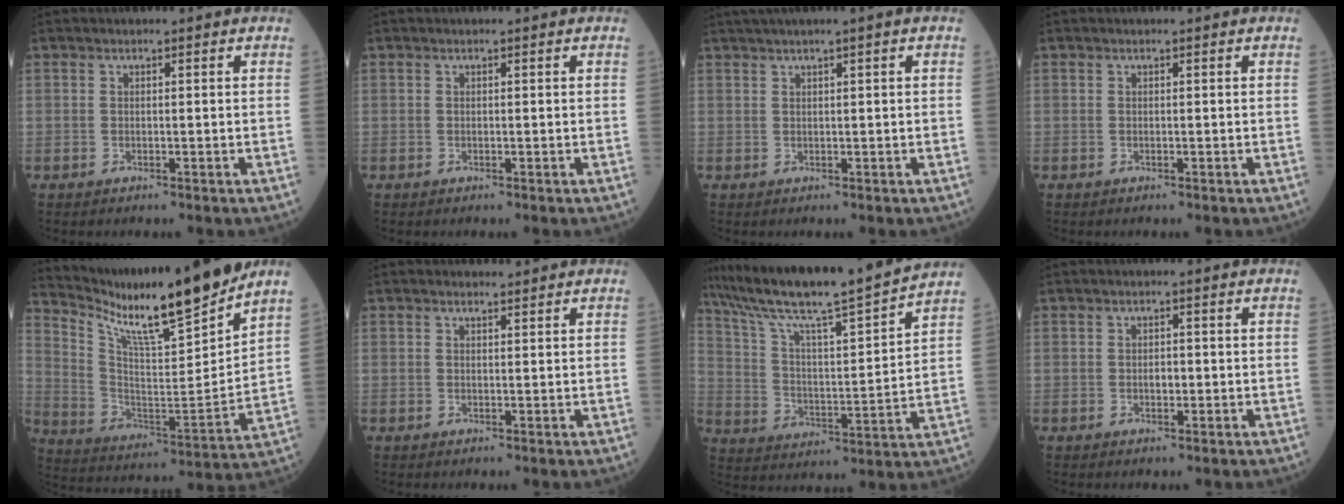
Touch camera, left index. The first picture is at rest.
{"total": 0.0}
{"total": 2.9, "force": [1.8, -0.5, 2.2], "torque": [-0.046, 0.015, 0.037]}
{"total": 0.0}
{"total": 17.8, "force": [15.3, -0.4, 9.2], "torque": [-0.173, -0.035, 0.260]}
{"total": 0.8, "force": [0.8, 0.1, 0.0], "torque": [-0.006, -0.003, 0.011]}
{"total": 19.4, "force": [16.8, -0.7, 9.7], "torque": [-0.171, -0.007, 0.274]}
{"total": 1.2, "force": [-0.3, 0.7, 0.9], "torque": [-0.015, 0.002, -0.005]}